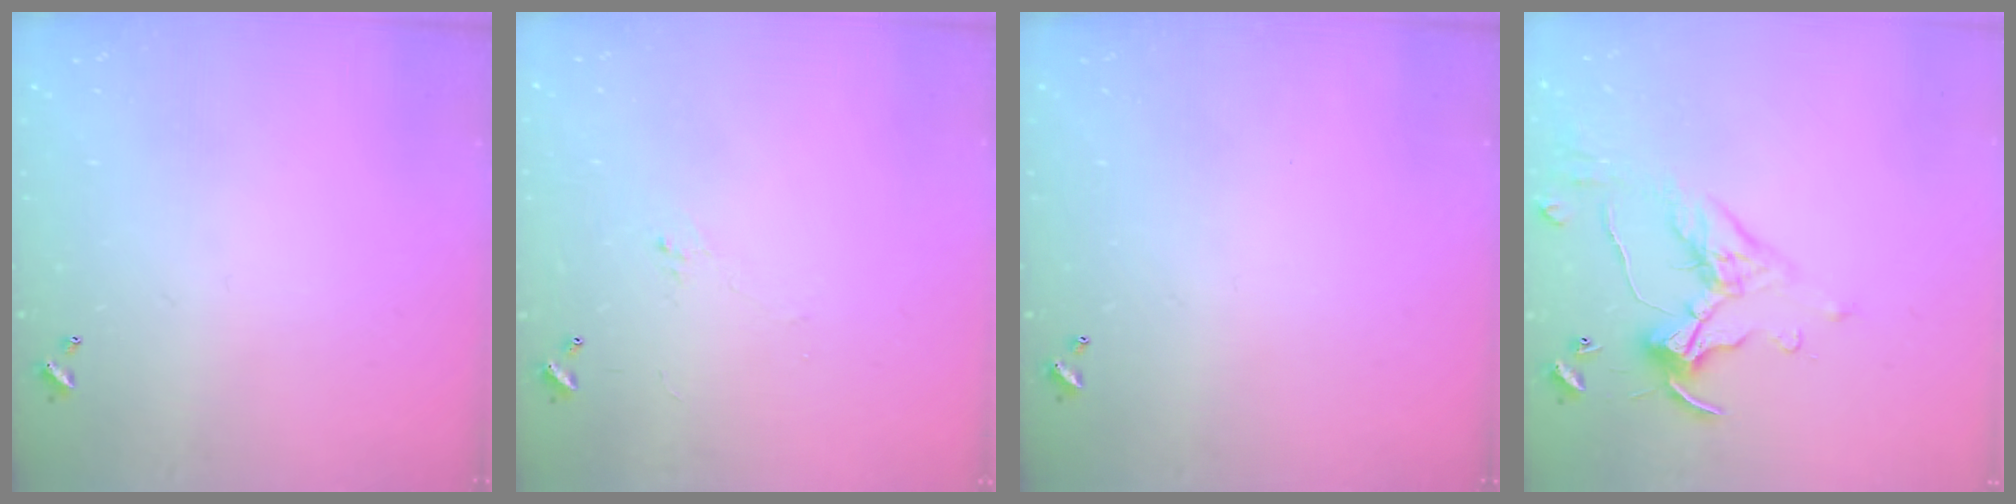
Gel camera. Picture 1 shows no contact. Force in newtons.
{"total": 0.6, "press": 0.3, "slide": 0.5}
{"total": 0.0}
{"total": 1.5, "press": 1.5, "slide": 0.2}